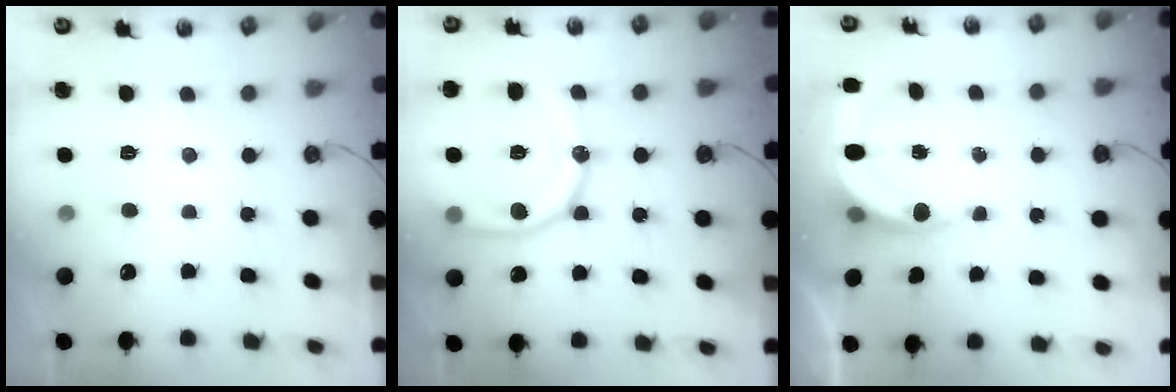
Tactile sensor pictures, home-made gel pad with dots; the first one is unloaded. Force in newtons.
{"total": 18.2, "press": 18.1, "slide": 1.8}
{"total": 6.3, "press": 6.1, "slide": 1.6}